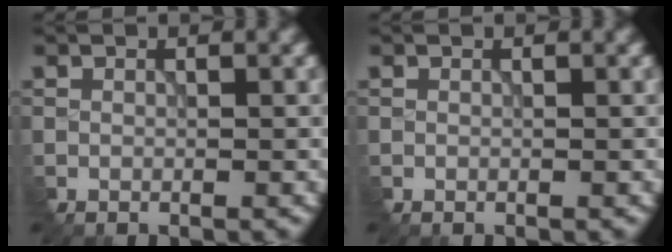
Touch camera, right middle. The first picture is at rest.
{"total": 0.0}